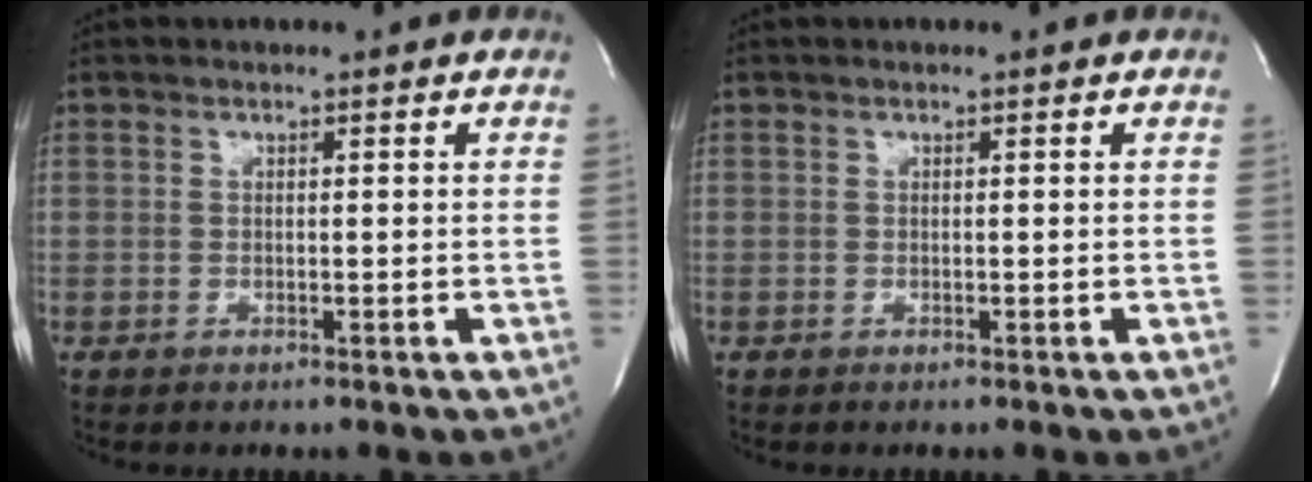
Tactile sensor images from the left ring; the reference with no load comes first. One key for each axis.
{"total": 0.0}